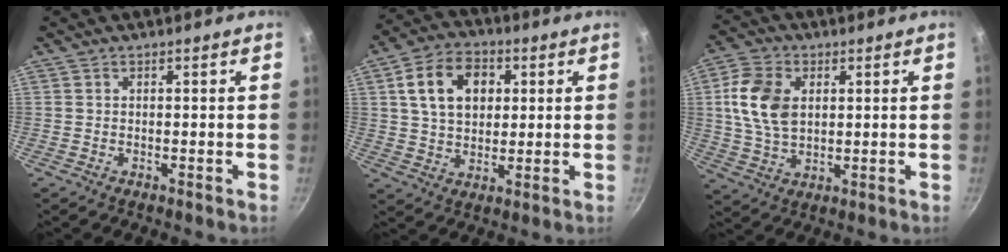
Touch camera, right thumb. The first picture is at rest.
{"total": 12.5, "force": [3.3, 8.9, 8.2], "torque": [-0.116, 0.006, 0.050]}
{"total": 11.3, "force": [2.2, 7.6, 8.1], "torque": [-0.141, -0.001, 0.041]}